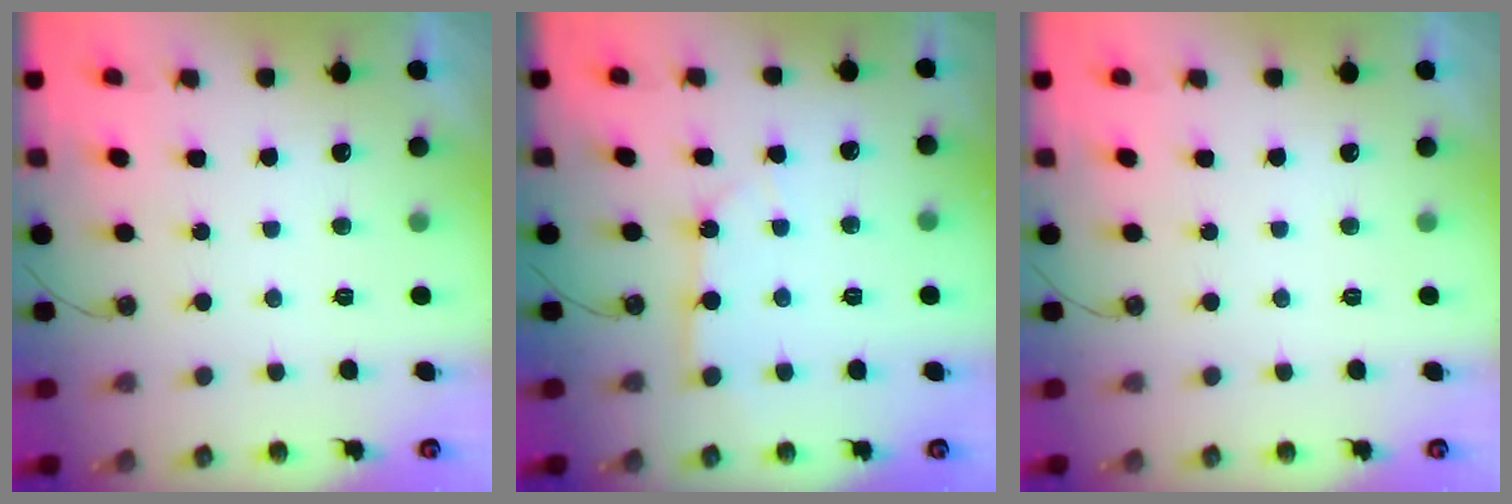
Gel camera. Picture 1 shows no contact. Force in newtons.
{"total": 2.6, "press": 2.6, "slide": 0.4}
{"total": 0.0}